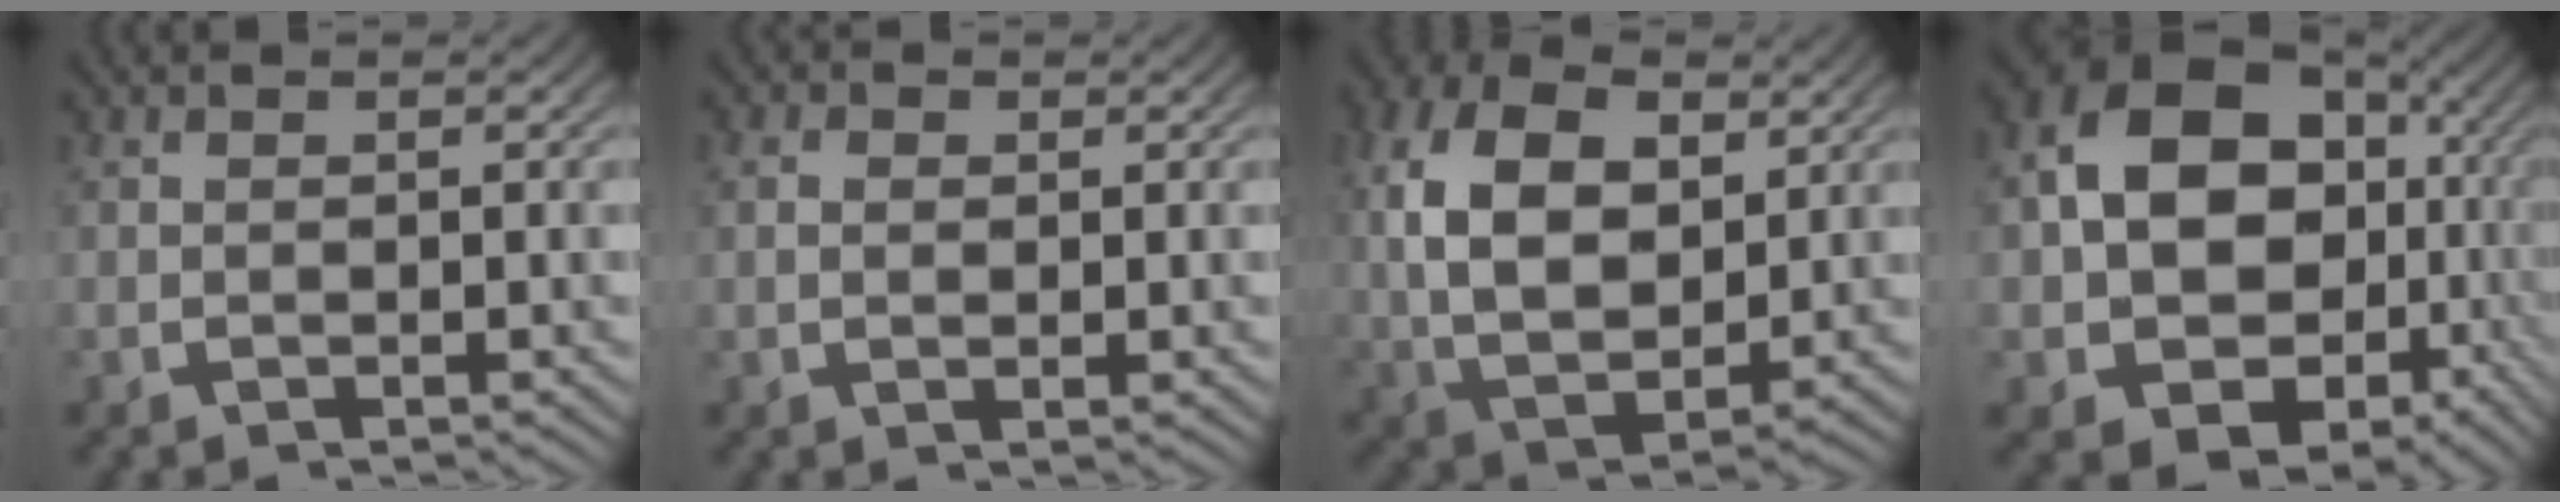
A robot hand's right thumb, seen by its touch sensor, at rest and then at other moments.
{"total": 1.2, "force": [0.3, 0.8, 0.8], "torque": [-0.009, -0.004, 0.008]}
{"total": 12.4, "force": [0.7, 8.9, 8.6], "torque": [-0.211, -0.040, 0.027]}
{"total": 14.2, "force": [-3.0, 10.6, 8.9], "torque": [-0.197, -0.078, -0.018]}